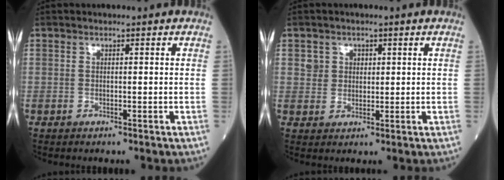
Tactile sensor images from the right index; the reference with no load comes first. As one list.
[{"total": 2.8, "force": [1.0, 2.6, 0.4], "torque": [-0.003, 0.006, 0.017]}]